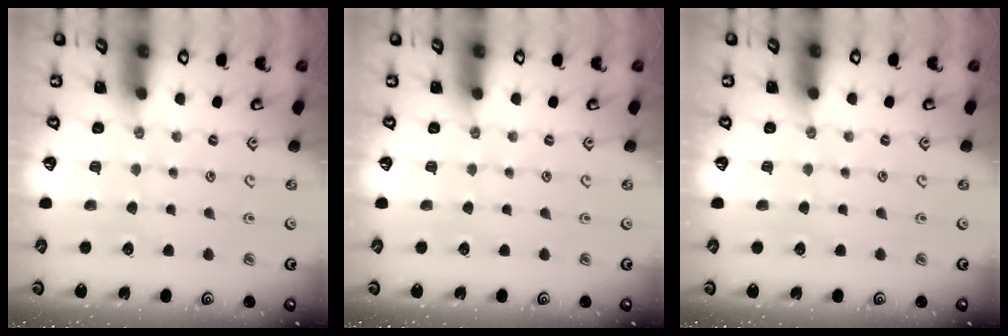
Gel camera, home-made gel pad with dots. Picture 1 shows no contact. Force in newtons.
{"total": 0.0}
{"total": 0.0}